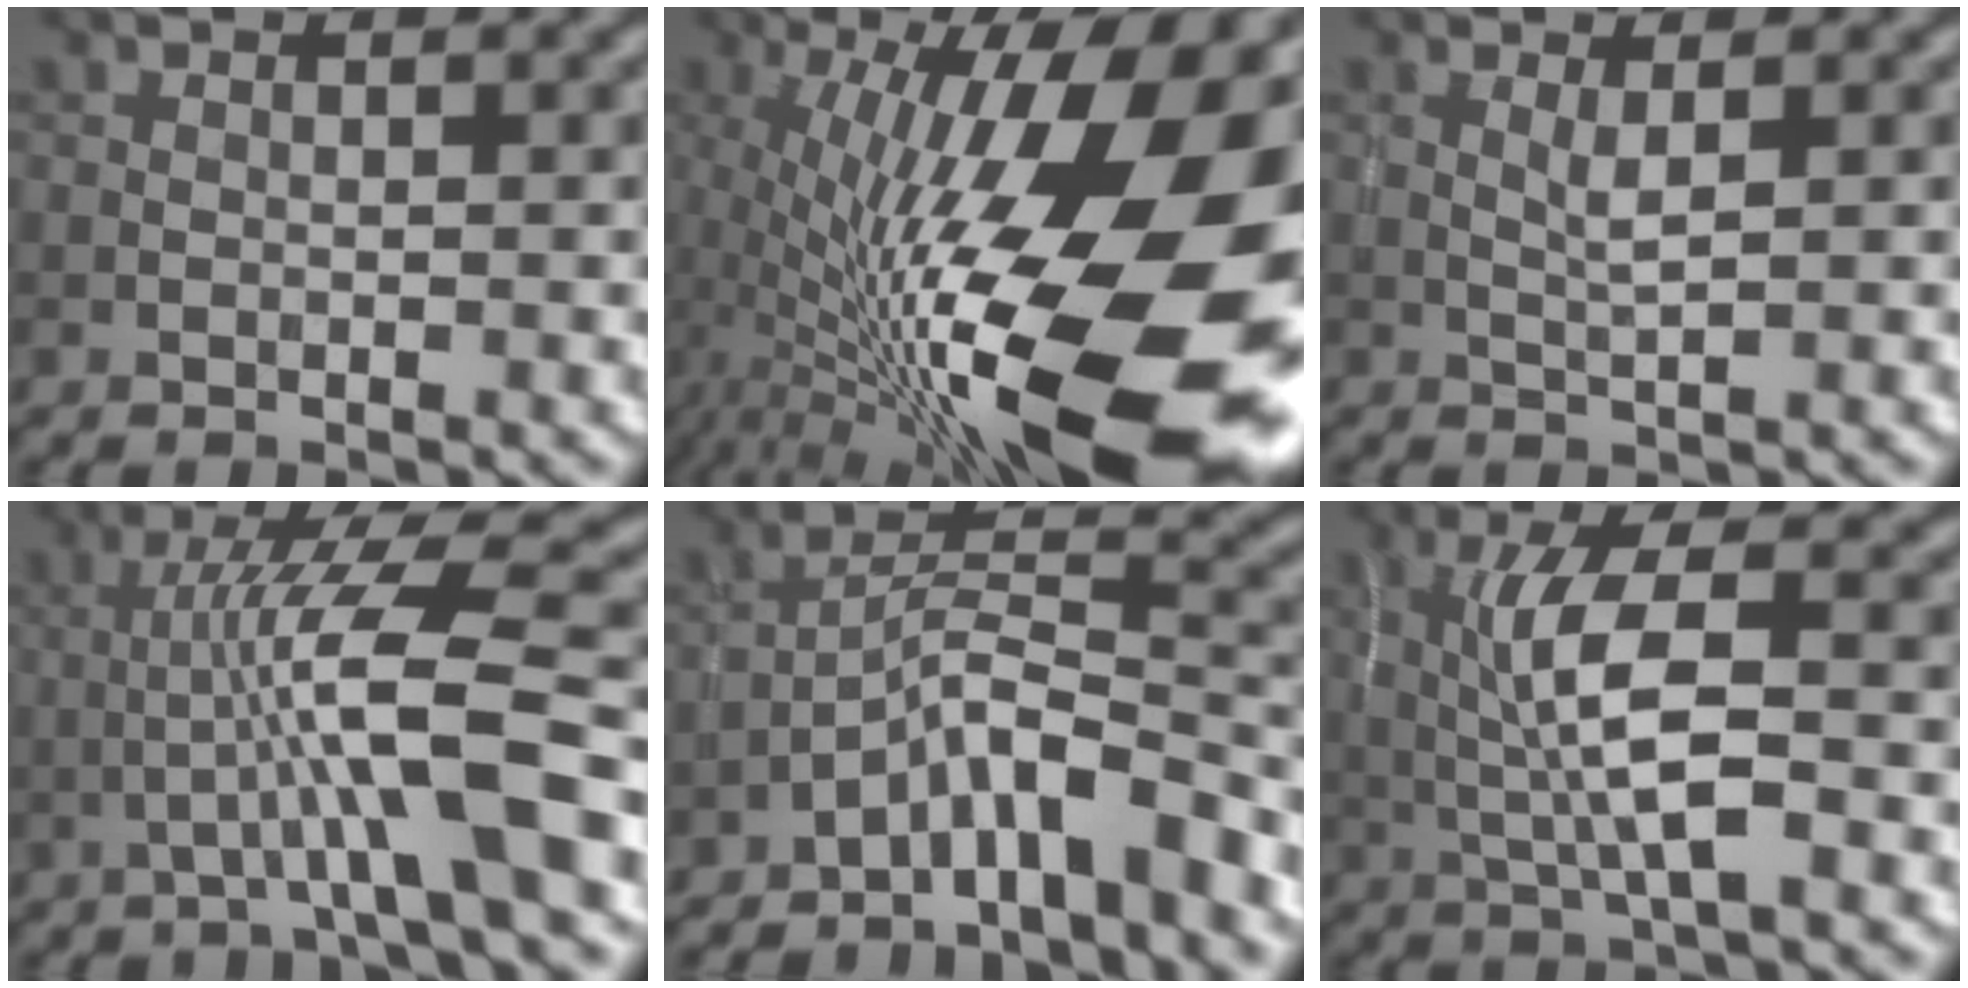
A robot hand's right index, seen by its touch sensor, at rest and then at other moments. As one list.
[{"total": 21.5, "force": [-2.0, 8.2, 19.8], "torque": [-0.321, -0.020, -0.034]}, {"total": 1.3, "force": [0.4, 0.0, 1.2], "torque": [-0.031, 0.000, 0.008]}, {"total": 7.2, "force": [-1.9, 0.1, 7.0], "torque": [-0.126, 0.023, -0.031]}, {"total": 6.8, "force": [-4.6, 1.4, 4.8], "torque": [-0.086, 0.013, -0.084]}, {"total": 6.2, "force": [-0.2, 1.5, 6.0], "torque": [-0.125, 0.006, -0.006]}]